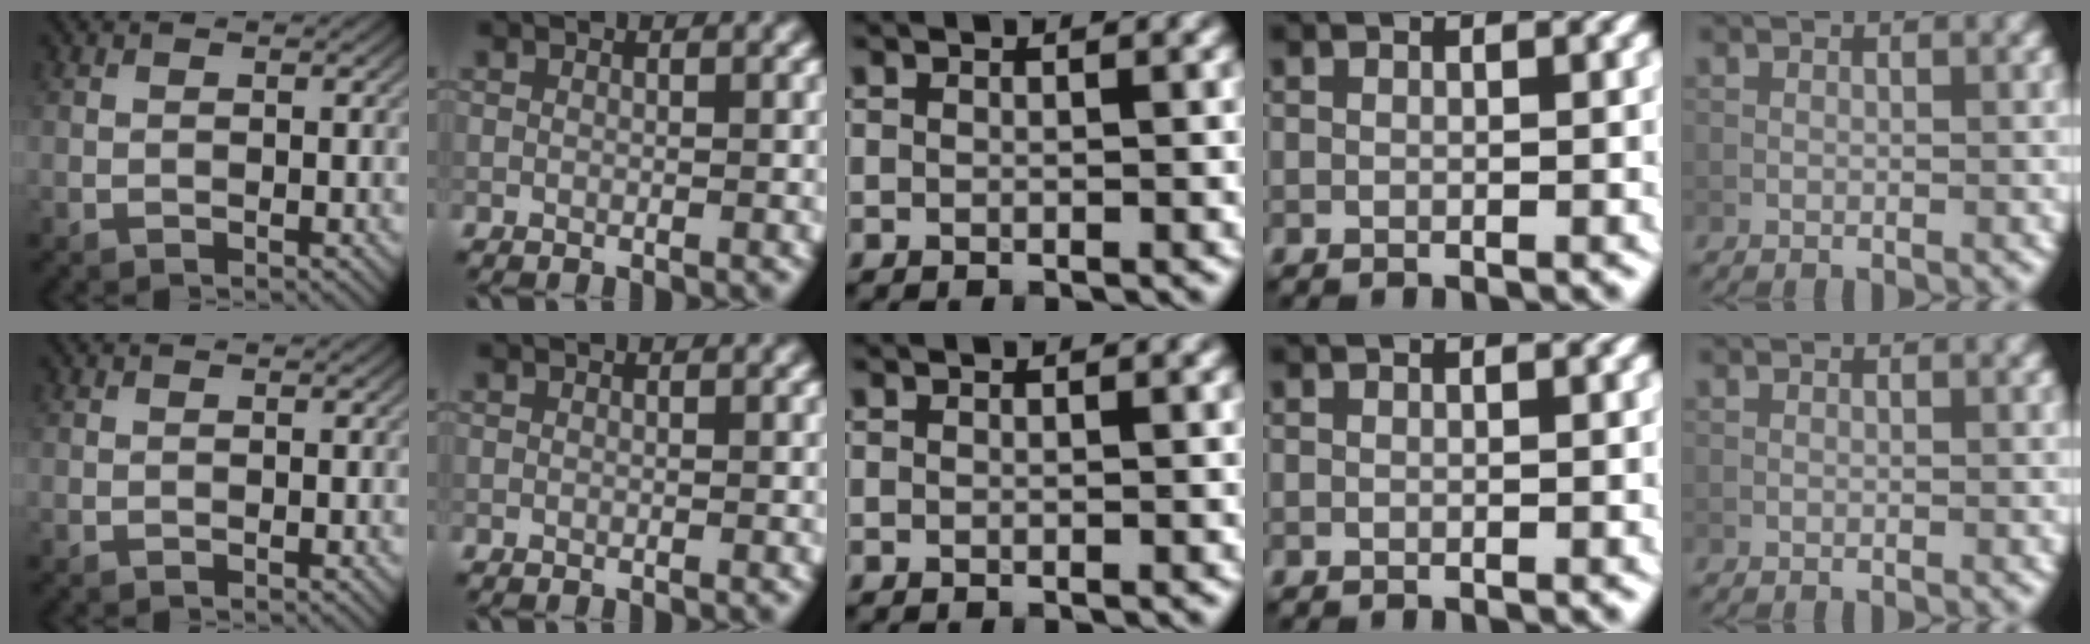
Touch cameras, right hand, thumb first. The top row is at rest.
{}